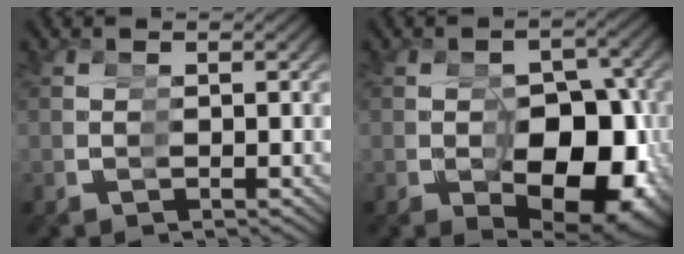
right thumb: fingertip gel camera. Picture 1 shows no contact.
{"total": 13.3, "force": [-2.5, 8.2, 10.1], "torque": [-0.150, -0.050, -0.015]}